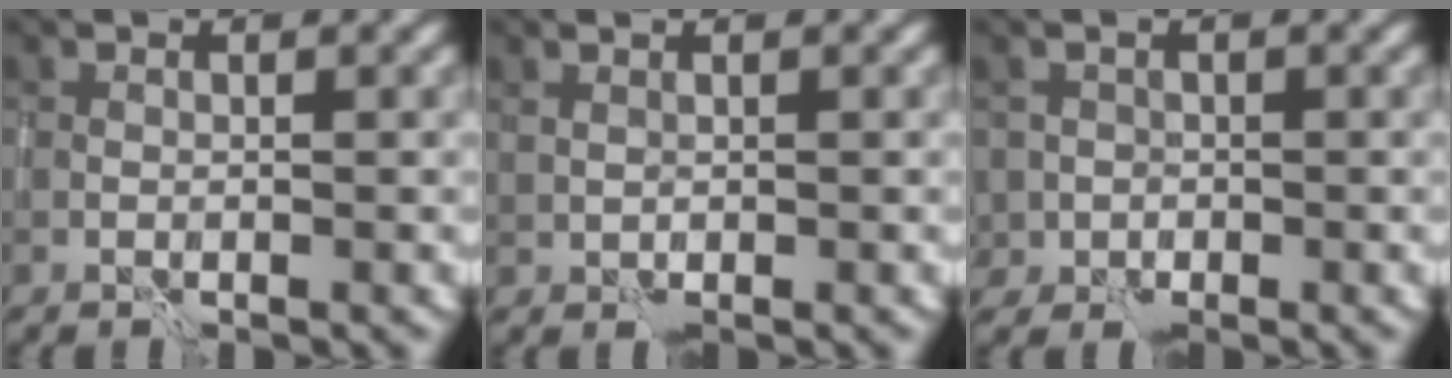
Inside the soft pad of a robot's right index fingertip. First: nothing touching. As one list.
[{"total": 0.6, "force": [0.4, 0.2, 0.4], "torque": [-0.005, -0.002, 0.012]}, {"total": 3.1, "force": [-1.7, 2.6, 0.2], "torque": [0.017, -0.001, -0.031]}]